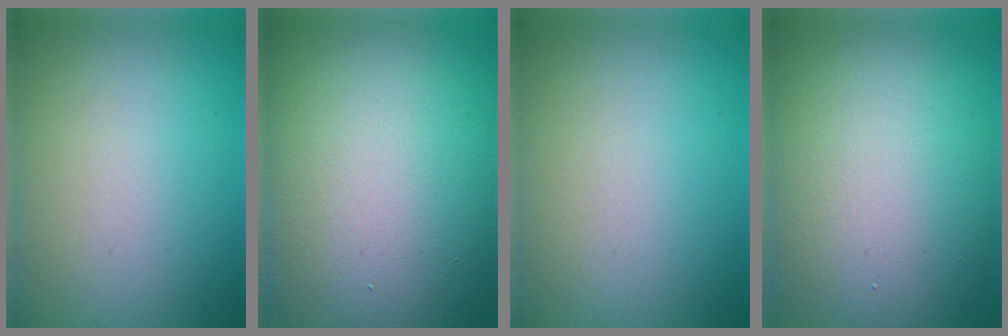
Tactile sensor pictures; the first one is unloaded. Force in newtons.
{"total": 19.4, "press": 19.4, "slide": 1.2}
{"total": 0.0}
{"total": 13.0, "press": 13.0, "slide": 0.9}